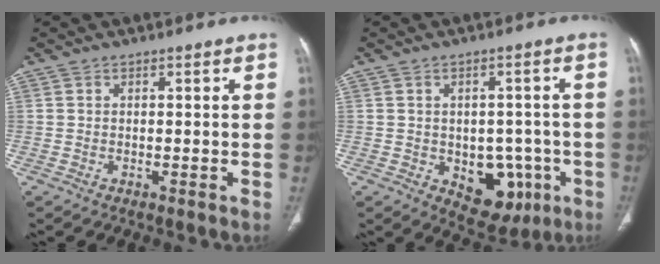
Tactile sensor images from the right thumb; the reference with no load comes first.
{"total": 10.1, "force": [-3.0, 7.0, 6.7], "torque": [-0.038, 0.015, -0.022]}